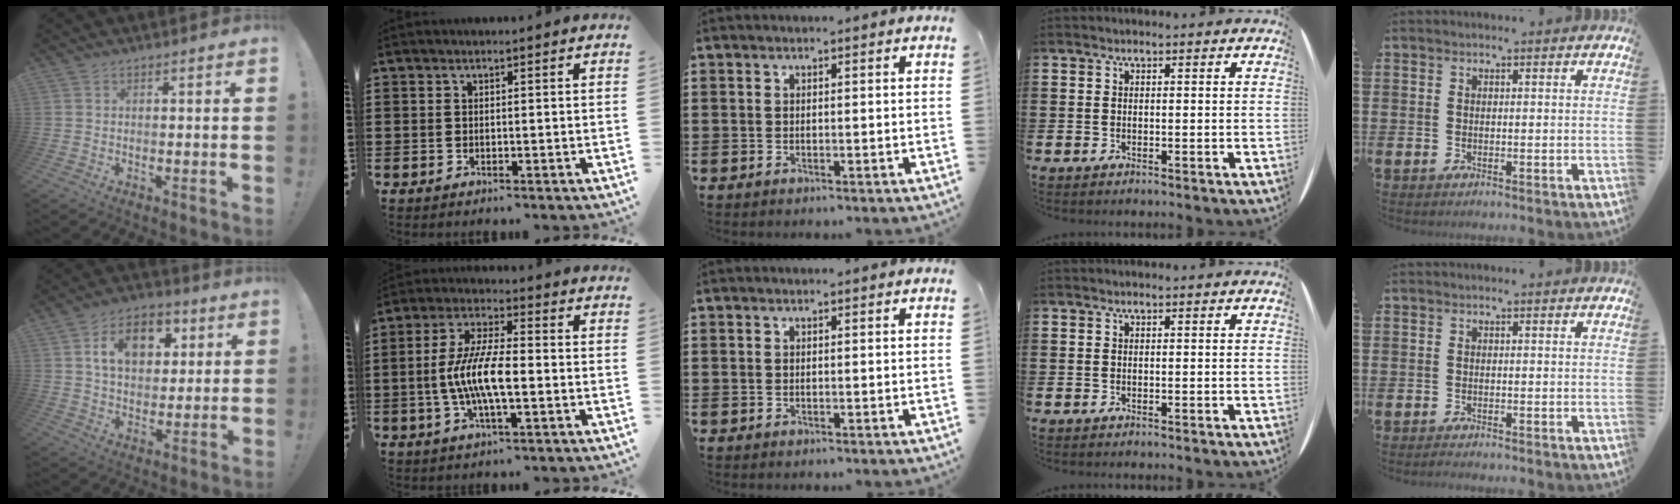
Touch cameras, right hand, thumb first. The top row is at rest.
{"thumb": {"total": 12.9, "force": [4.7, 9.0, 8.0], "torque": [-0.116, -0.006, 0.087]}, "index": {"total": 8.6, "force": [-1.6, 2.3, 8.2], "torque": [-0.176, -0.009, -0.036]}, "little": {"total": 0.6, "force": [-0.5, 0.1, 0.3], "torque": [-0.006, -0.002, -0.010]}}